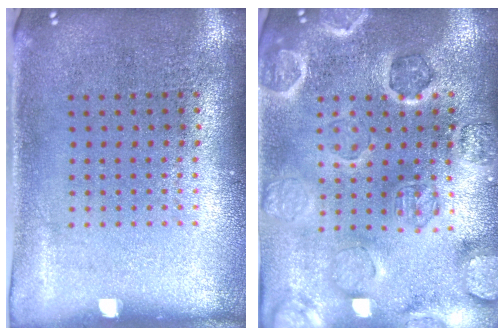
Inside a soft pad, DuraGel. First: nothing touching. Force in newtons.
{"total": 2.7, "press": 2.7, "slide": 0.1}